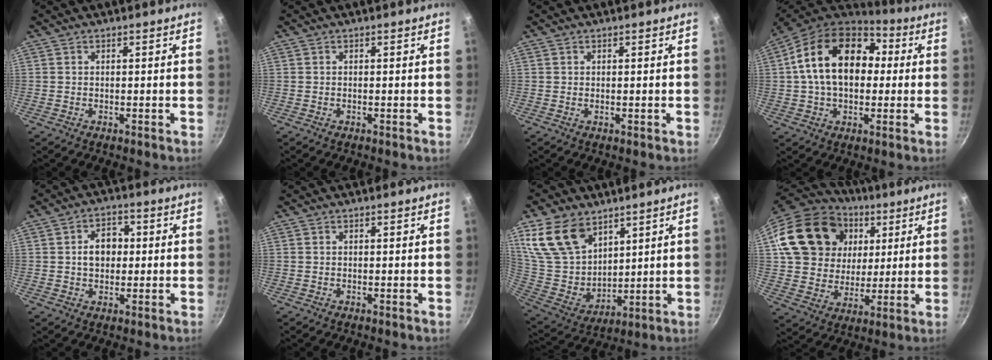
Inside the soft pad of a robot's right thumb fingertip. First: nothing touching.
{"total": 0.0}
{"total": 0.0}
{"total": 20.1, "force": [3.0, 13.7, 14.4], "torque": [-0.218, 0.031, 0.037]}
{"total": 6.4, "force": [0.5, 4.9, 4.2], "torque": [-0.033, 0.012, 0.001]}
{"total": 0.0}
{"total": 16.8, "force": [9.7, 10.8, 8.4], "torque": [-0.135, -0.055, 0.205]}
{"total": 23.6, "force": [8.0, 18.6, 12.2], "torque": [-0.214, 0.010, 0.147]}